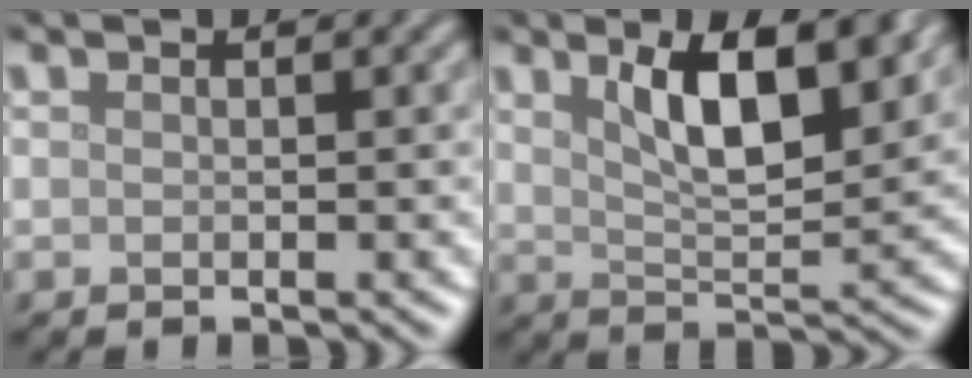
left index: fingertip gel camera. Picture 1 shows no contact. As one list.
[{"total": 7.3, "force": [3.4, 2.3, 6.0], "torque": [-0.101, 0.000, 0.056]}]